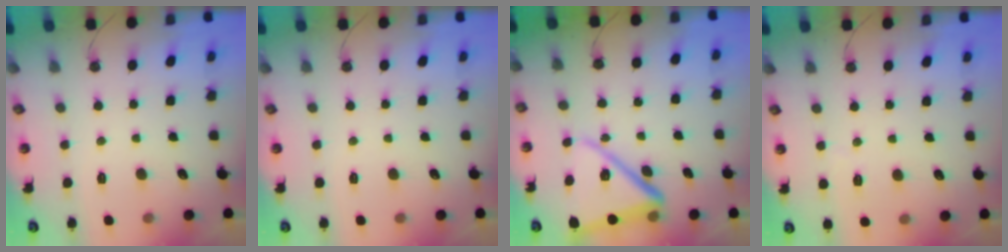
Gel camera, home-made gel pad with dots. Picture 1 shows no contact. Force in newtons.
{"total": 0.0}
{"total": 16.4, "press": 16.3, "slide": 1.9}
{"total": 1.5, "press": 1.5, "slide": 0.5}